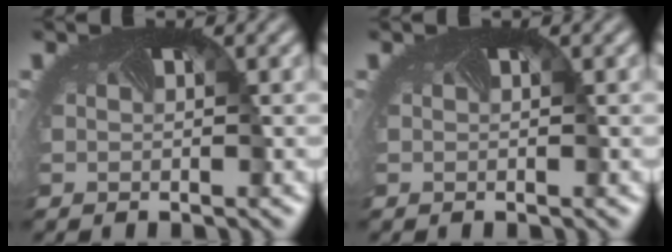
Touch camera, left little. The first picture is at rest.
{"total": 0.0}